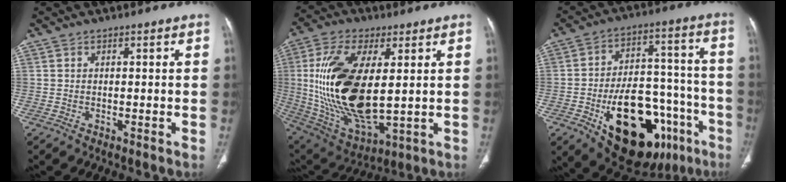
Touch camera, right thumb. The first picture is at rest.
{"total": 23.5, "force": [2.3, 10.9, 20.7], "torque": [-0.418, -0.020, 0.056]}
{"total": 27.3, "force": [-12.0, 14.6, 19.7], "torque": [-0.249, 0.059, -0.162]}